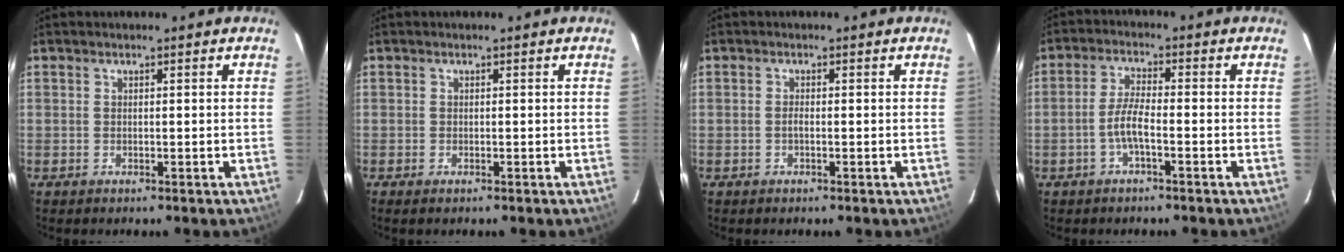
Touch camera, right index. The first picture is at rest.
{"total": 0.7, "force": [-0.6, 0.3, 0.3], "torque": [-0.007, -0.004, -0.011]}
{"total": 0.8, "force": [-0.3, 0.2, 0.7], "torque": [-0.013, 0.000, -0.007]}
{"total": 4.3, "force": [-1.9, 0.7, 3.8], "torque": [-0.083, 0.005, -0.037]}